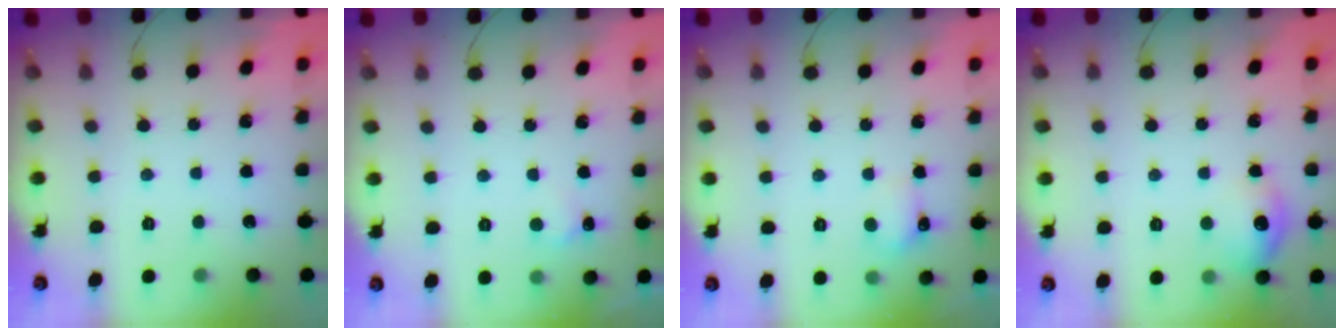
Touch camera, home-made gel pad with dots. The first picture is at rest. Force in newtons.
{"total": 4.7, "press": 4.5, "slide": 1.3}
{"total": 4.2, "press": 4.0, "slide": 1.1}
{"total": 9.9, "press": 9.9, "slide": 0.4}